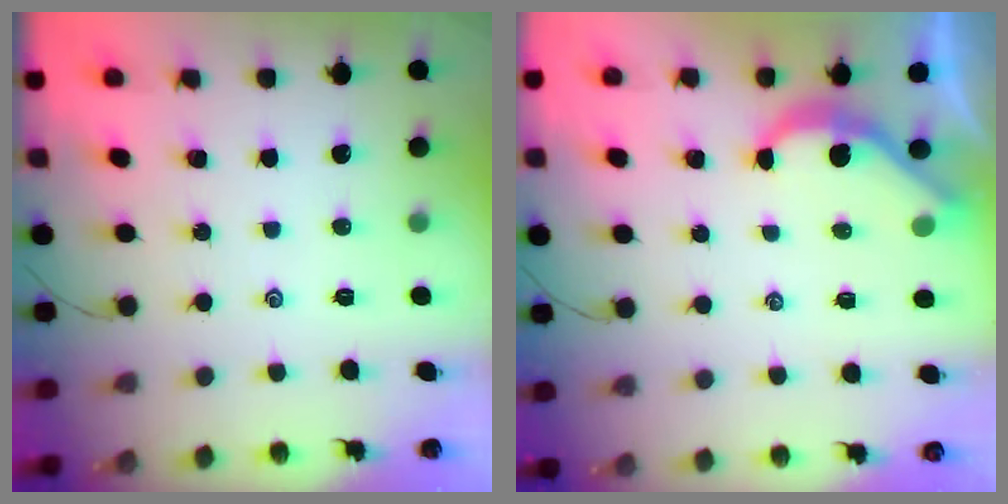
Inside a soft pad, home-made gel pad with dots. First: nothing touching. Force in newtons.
{"total": 4.6, "press": 4.6, "slide": 0.5}